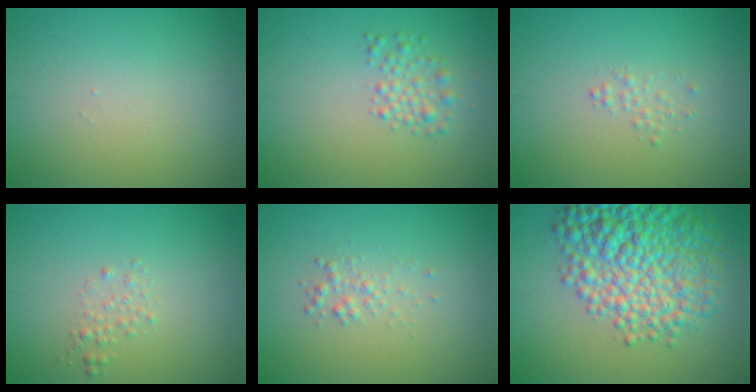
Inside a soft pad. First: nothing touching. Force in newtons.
{"total": 1.9, "press": 1.9, "slide": 0.0}
{"total": 0.9, "press": 0.9, "slide": 0.0}
{"total": 1.0, "press": 1.0, "slide": 0.0}
{"total": 1.1, "press": 1.1, "slide": 0.1}
{"total": 9.5, "press": 9.5, "slide": 0.2}